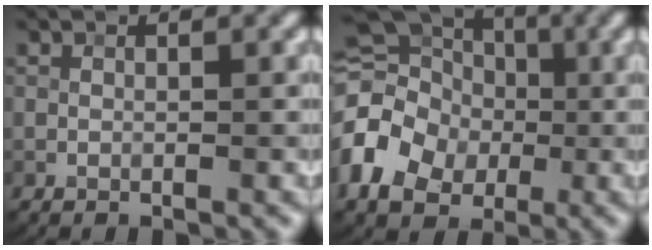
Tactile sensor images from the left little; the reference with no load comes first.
{"total": 10.0, "force": [-2.1, 8.0, 5.6], "torque": [-0.114, -0.009, -0.048]}